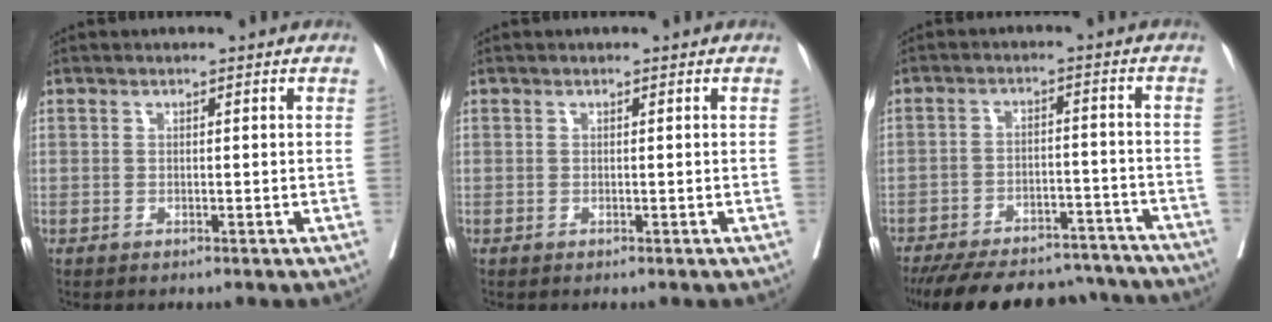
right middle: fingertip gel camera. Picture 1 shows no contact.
{"total": 0.0}
{"total": 21.5, "force": [-18.8, 7.0, 7.6], "torque": [-0.142, -0.002, -0.255]}